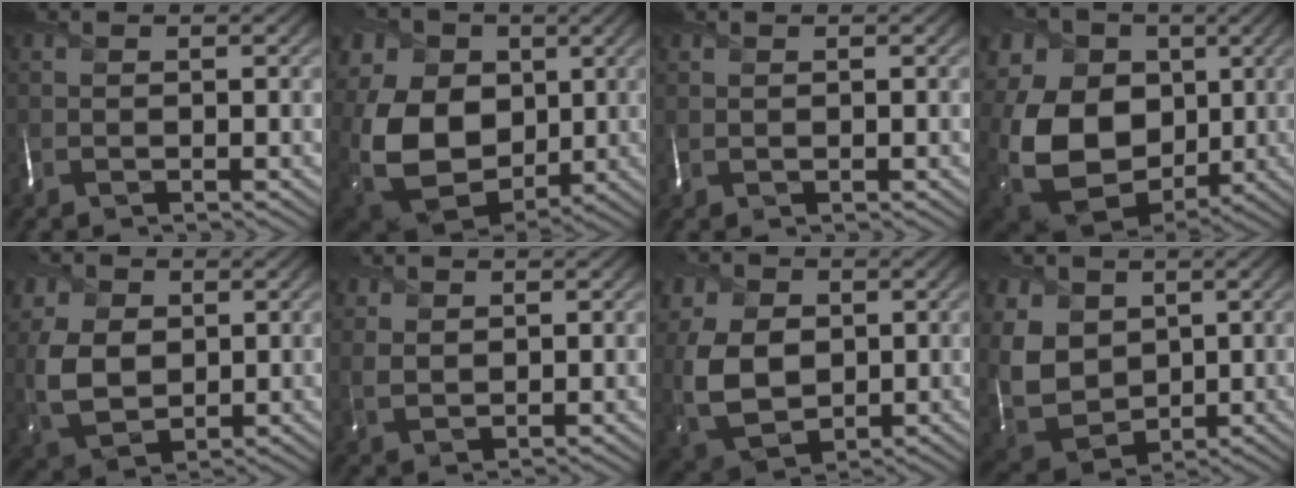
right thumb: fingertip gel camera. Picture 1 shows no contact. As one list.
[{"total": 15.9, "force": [2.5, 11.9, 10.3], "torque": [-0.246, 0.000, 0.074]}, {"total": 1.0, "force": [0.8, -0.5, -0.3], "torque": [0.010, 0.002, 0.019]}, {"total": 17.1, "force": [1.2, 12.8, 11.2], "torque": [-0.258, -0.011, 0.060]}, {"total": 7.7, "force": [2.4, 5.5, 4.7], "torque": [-0.134, -0.002, 0.049]}, {"total": 2.6, "force": [2.2, 1.2, 0.8], "torque": [-0.021, 0.001, 0.050]}, {"total": 9.7, "force": [1.9, 7.1, 6.3], "torque": [-0.167, -0.002, 0.037]}, {"total": 10.4, "force": [3.4, 7.8, 5.9], "torque": [-0.178, 0.004, 0.072]}]